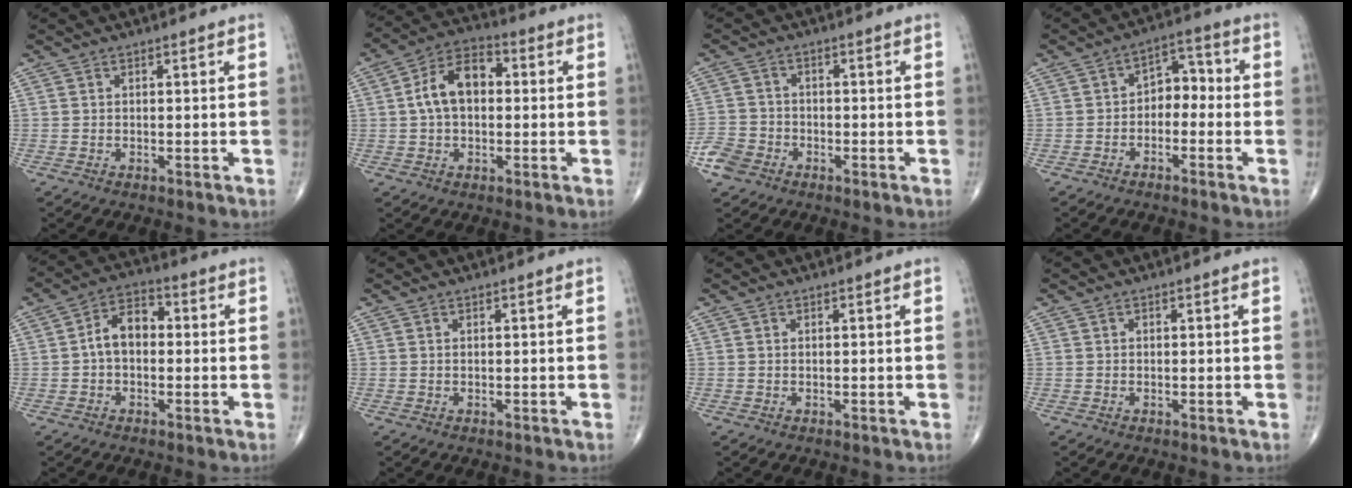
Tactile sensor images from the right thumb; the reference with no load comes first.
{"total": 10.0, "force": [0.9, 6.3, 7.7], "torque": [-0.135, 0.028, 0.008]}
{"total": 4.9, "force": [-2.8, 3.6, 1.5], "torque": [-0.021, 0.016, -0.058]}
{"total": 5.9, "force": [-1.3, 4.1, 4.1], "torque": [-0.035, 0.038, -0.035]}
{"total": 7.1, "force": [-0.1, 4.6, 5.3], "torque": [-0.080, 0.026, -0.012]}
{"total": 0.0}
{"total": 0.0}
{"total": 0.0}